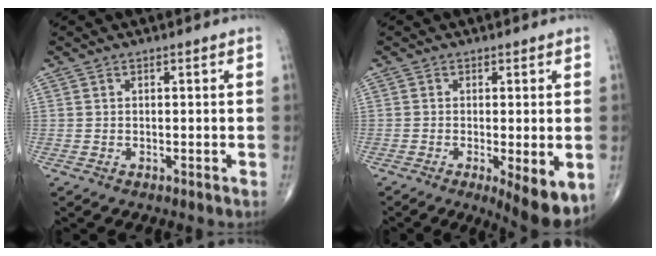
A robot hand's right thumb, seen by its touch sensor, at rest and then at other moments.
{"total": 8.2, "force": [-2.6, 2.1, 7.4], "torque": [-0.104, -0.021, -0.036]}